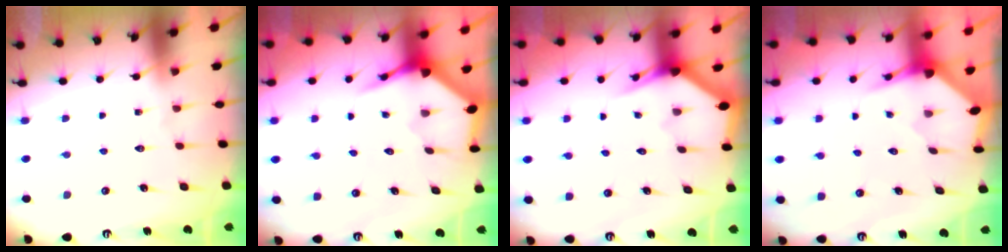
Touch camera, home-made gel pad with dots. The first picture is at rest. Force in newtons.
{"total": 3.9, "press": 3.9, "slide": 0.5}
{"total": 3.1, "press": 3.1, "slide": 0.1}
{"total": 3.3, "press": 3.3, "slide": 0.3}